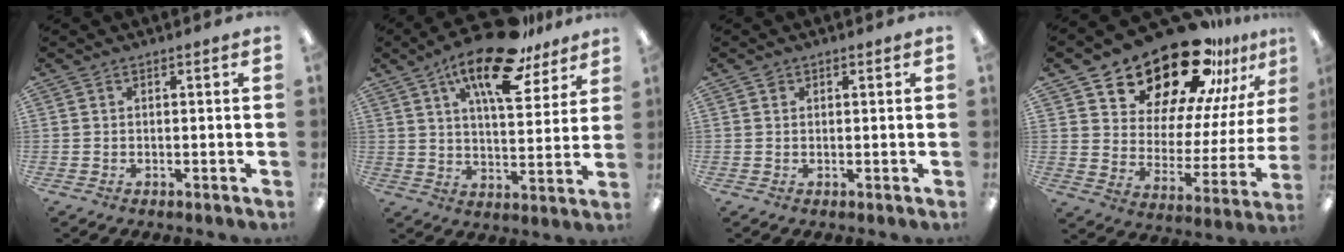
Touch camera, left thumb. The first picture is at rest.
{"total": 17.1, "force": [11.3, 6.3, 11.2], "torque": [-0.181, -0.053, 0.185]}
{"total": 0.8, "force": [0.5, 0.6, 0.2], "torque": [-0.004, 0.003, 0.009]}
{"total": 25.1, "force": [20.2, 10.4, 10.5], "torque": [-0.166, -0.145, 0.352]}